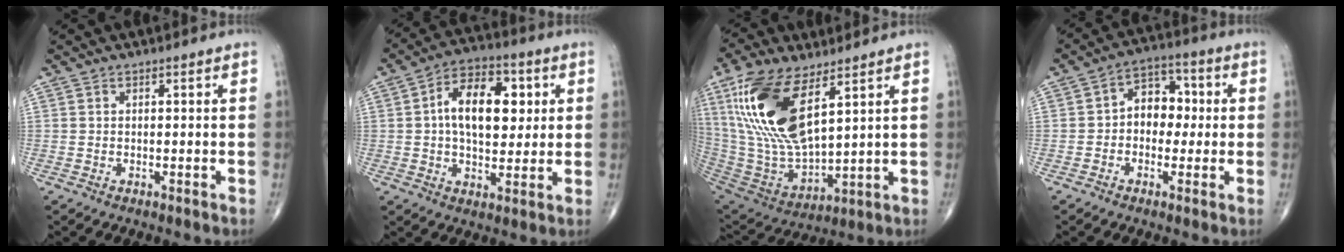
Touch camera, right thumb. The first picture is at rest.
{"total": 14.1, "force": [2.5, 8.2, 11.2], "torque": [-0.152, 0.008, 0.034]}
{"total": 21.4, "force": [9.0, 9.1, 17.1], "torque": [-0.353, -0.040, 0.184]}
{"total": 8.2, "force": [0.0, 6.1, 5.5], "torque": [-0.045, 0.027, -0.012]}